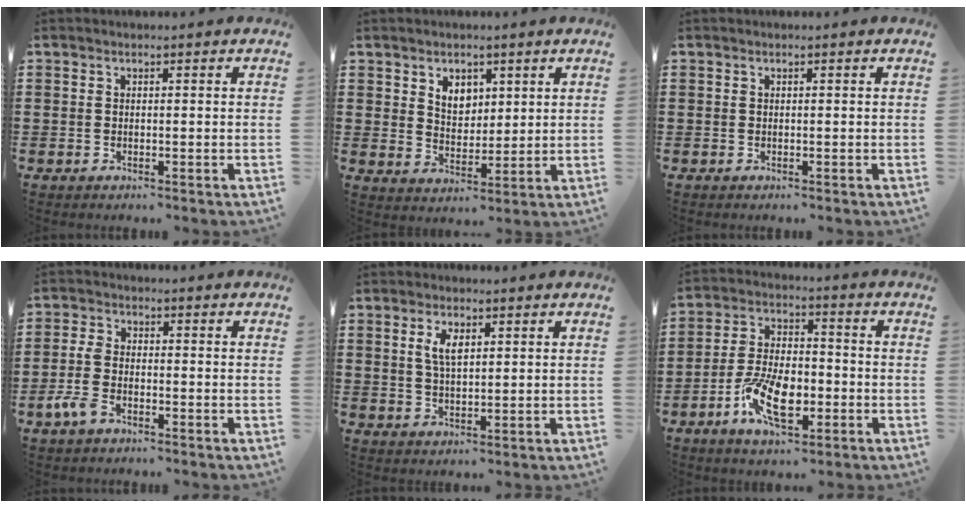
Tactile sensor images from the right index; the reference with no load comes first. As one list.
[{"total": 4.1, "force": [2.5, 3.0, 1.4], "torque": [-0.041, 0.007, 0.047]}, {"total": 0.0}, {"total": 4.1, "force": [-2.2, 2.0, 2.8], "torque": [-0.078, 0.000, -0.051]}, {"total": 3.7, "force": [1.5, 1.5, 3.1], "torque": [-0.067, 0.006, 0.026]}, {"total": 9.8, "force": [-3.6, 4.9, 7.7], "torque": [-0.164, 0.001, -0.066]}]